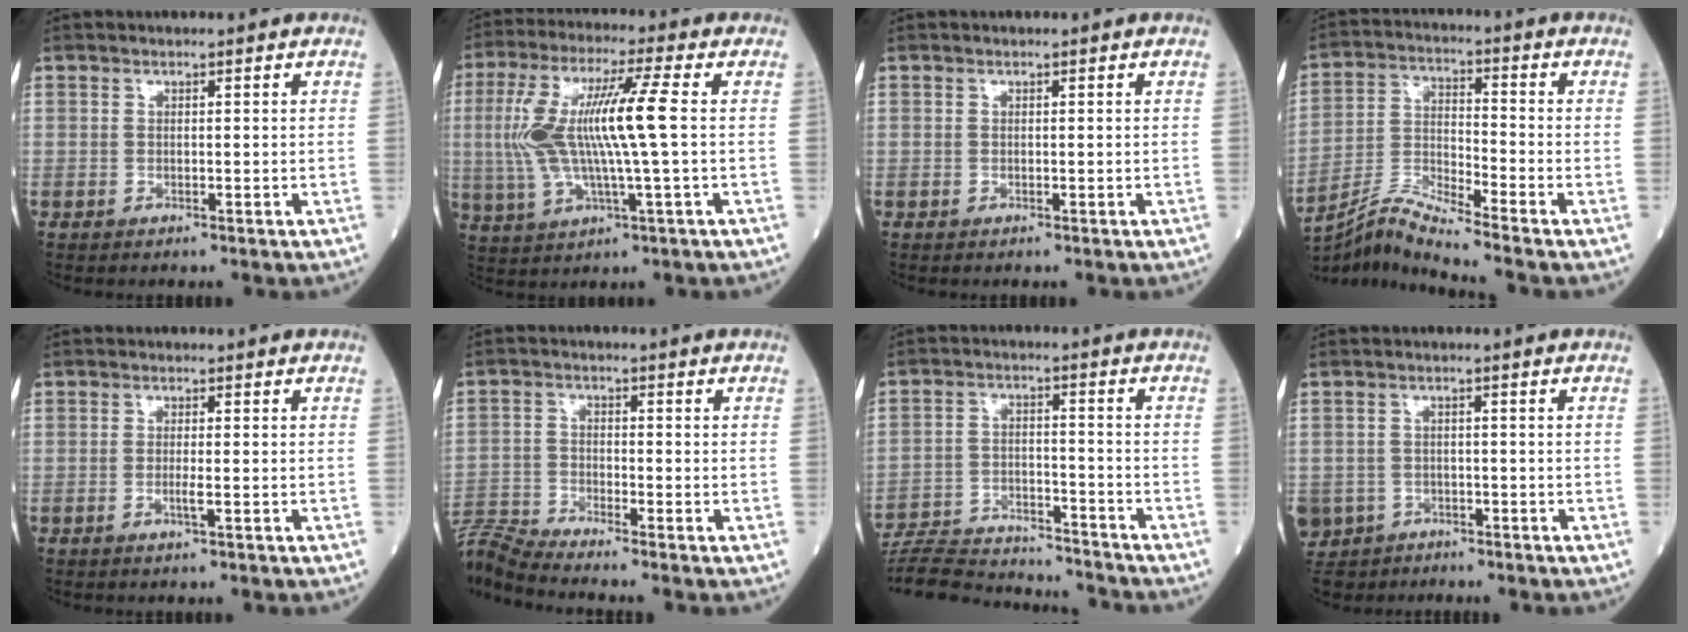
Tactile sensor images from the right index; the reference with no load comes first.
{"total": 13.4, "force": [0.8, 0.9, 13.3], "torque": [-0.283, 0.015, 0.013]}
{"total": 0.0}
{"total": 8.6, "force": [-7.8, -2.0, 3.1], "torque": [-0.073, -0.006, -0.149]}
{"total": 1.6, "force": [-0.5, -0.1, 1.5], "torque": [-0.031, -0.003, -0.011]}
{"total": 7.5, "force": [-7.1, -2.1, 1.1], "torque": [-0.029, -0.006, -0.141]}
{"total": 18.1, "force": [-17.4, 2.2, 4.6], "torque": [-0.105, -0.006, -0.264]}
{"total": 8.5, "force": [-4.9, 6.8, 1.2], "torque": [-0.050, -0.004, -0.077]}